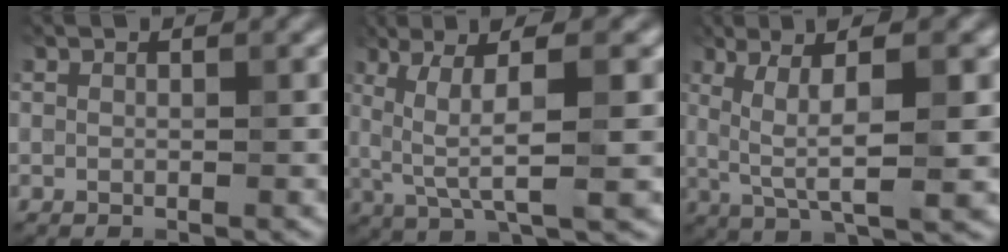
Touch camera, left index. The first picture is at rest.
{"total": 7.0, "force": [1.3, 1.6, 6.7], "torque": [-0.125, 0.000, 0.027]}
{"total": 6.6, "force": [1.0, 1.4, 6.4], "torque": [-0.115, -0.001, 0.022]}